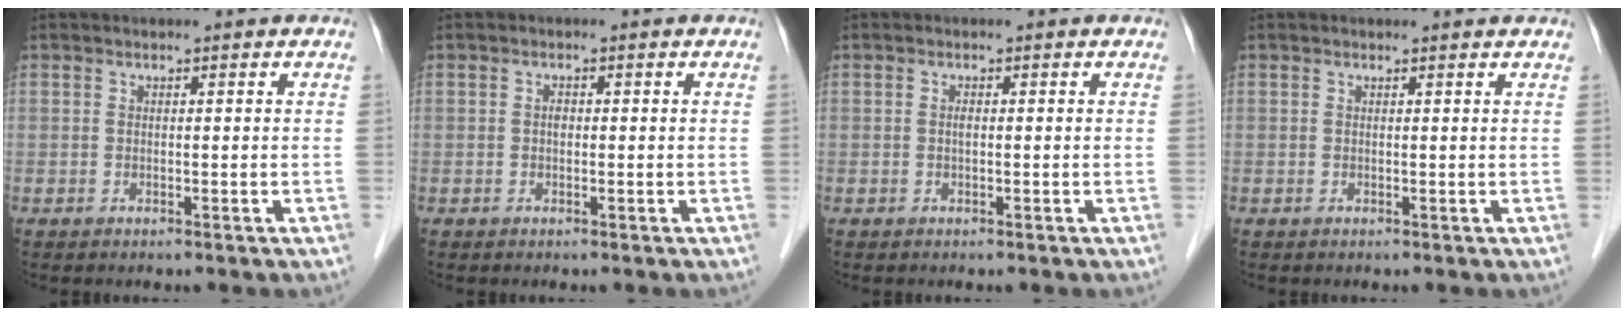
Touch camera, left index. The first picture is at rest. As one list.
[{"total": 0.8, "force": [-0.2, 0.6, 0.5], "torque": [-0.009, 0.000, -0.005]}, {"total": 0.5, "force": [-0.2, 0.2, 0.5], "torque": [-0.009, -0.002, -0.003]}, {"total": 1.7, "force": [1.7, -0.1, 0.2], "torque": [-0.012, 0.000, 0.015]}]